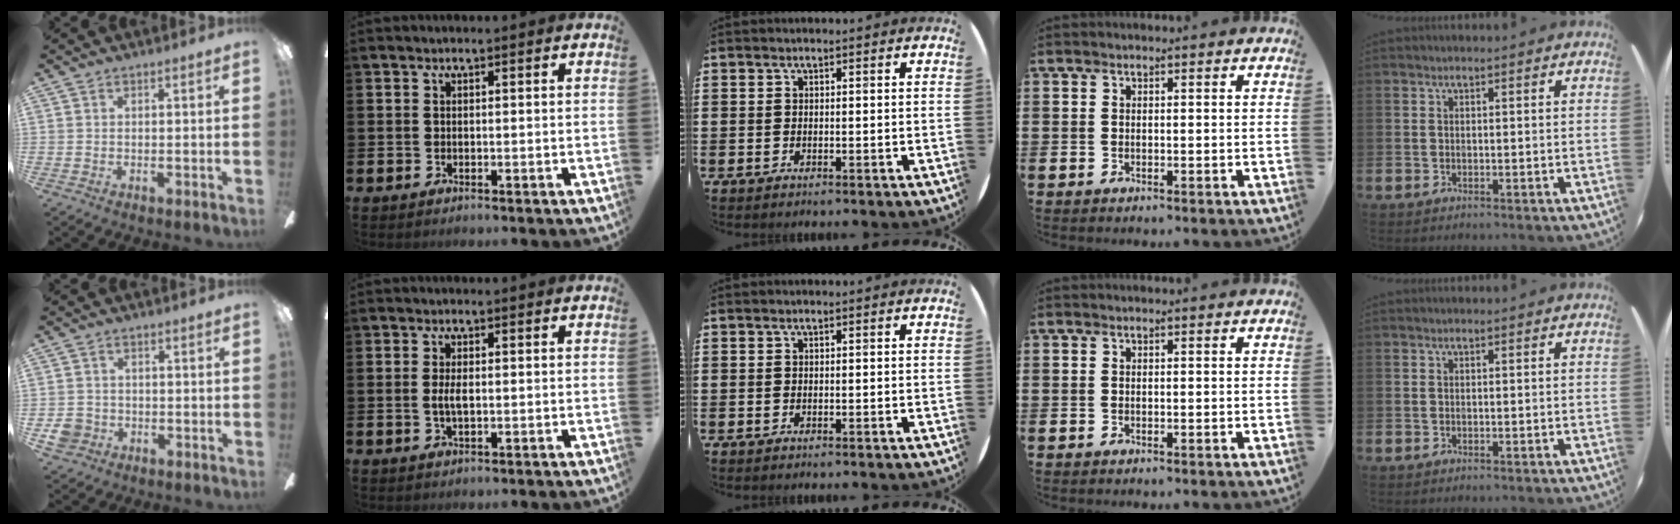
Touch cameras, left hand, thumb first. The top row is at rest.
{"thumb": {"total": 4.6, "force": [-1.6, 4.1, 1.4], "torque": [-0.029, 0.009, -0.030]}, "index": {"total": 2.4, "force": [0.0, 0.9, 2.2], "torque": [-0.039, 0.001, -0.003]}}